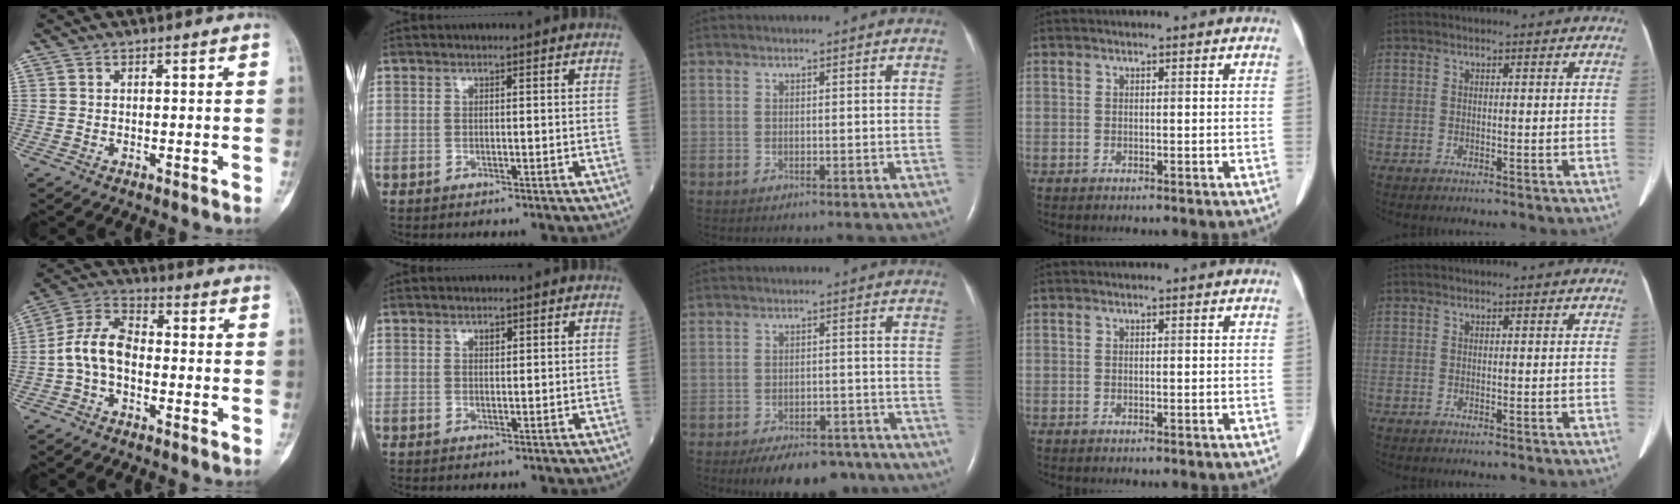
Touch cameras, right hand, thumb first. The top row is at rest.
{"thumb": {"total": 8.7, "force": [-1.6, 5.4, 6.7], "torque": [-0.126, 0.033, -0.043]}, "index": {"total": 0.9, "force": [0.6, 0.4, 0.6], "torque": [-0.009, -0.003, 0.008]}, "middle": {"total": 10.8, "force": [-8.5, 4.6, 4.7], "torque": [-0.056, 0.006, -0.118]}}